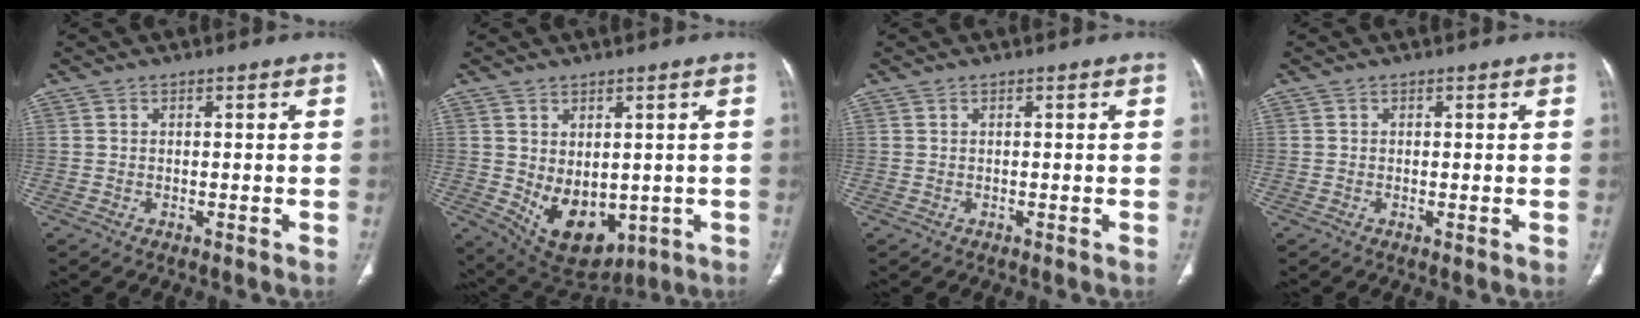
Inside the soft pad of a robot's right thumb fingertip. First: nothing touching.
{"total": 11.4, "force": [-1.5, 7.5, 8.4], "torque": [-0.106, -0.009, 0.012]}
{"total": 0.0}
{"total": 0.0}